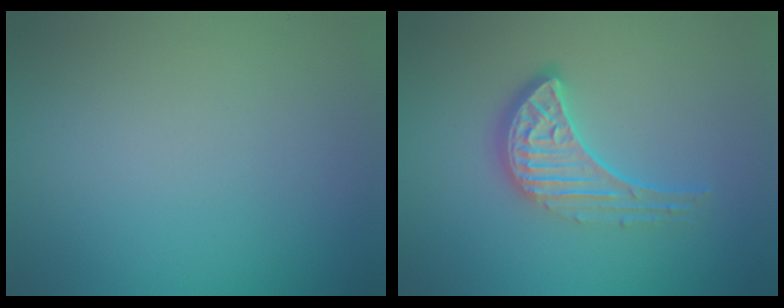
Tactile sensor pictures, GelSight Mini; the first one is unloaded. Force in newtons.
{"total": 4.3, "press": 3.2, "slide": 2.8}